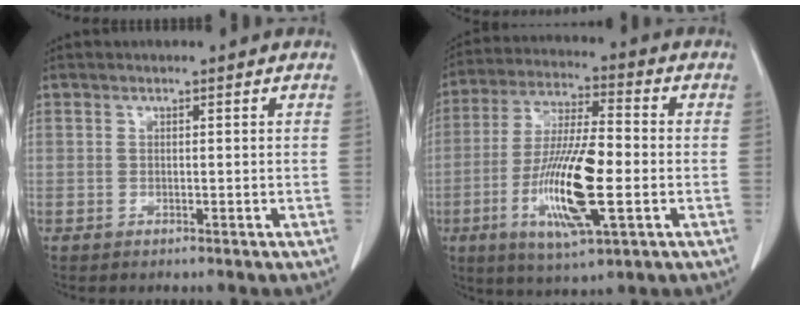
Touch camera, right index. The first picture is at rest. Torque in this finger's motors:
{"motor_torque": [1.97, -0.17, 0.48, 0.21]}